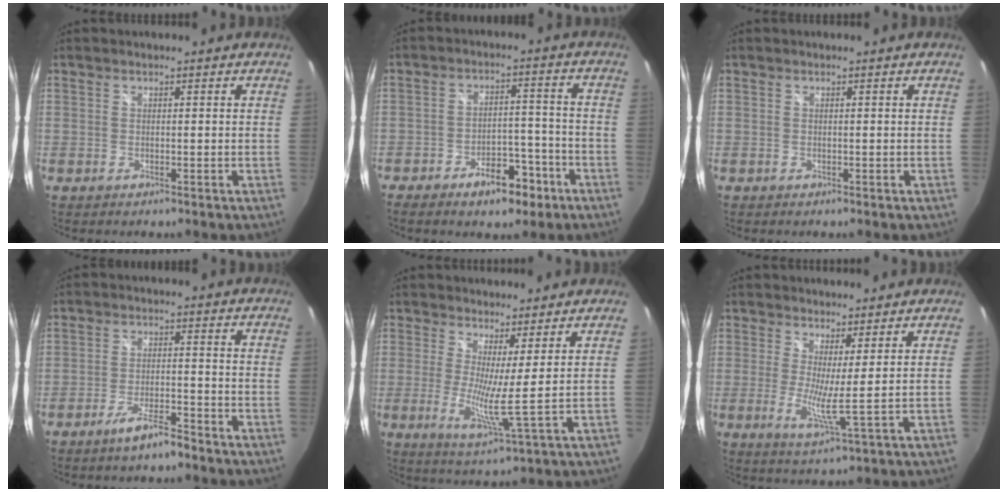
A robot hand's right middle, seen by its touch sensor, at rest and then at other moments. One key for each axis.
{"total": 8.7, "fx": -5.8, "fy": 4.3, "fz": 4.9, "tx": -0.088, "ty": 0.016, "tz": -0.078}
{"total": 0.0}
{"total": 5.5, "fx": -4.3, "fy": 0.4, "fz": 3.3, "tx": -0.076, "ty": -0.002, "tz": -0.075}
{"total": 6.2, "fx": 1.6, "fy": -1.0, "fz": 5.9, "tx": -0.102, "ty": -0.022, "tz": 0.020}
{"total": 4.9, "fx": 1.6, "fy": -0.8, "fz": 4.6, "tx": -0.081, "ty": -0.017, "tz": 0.021}